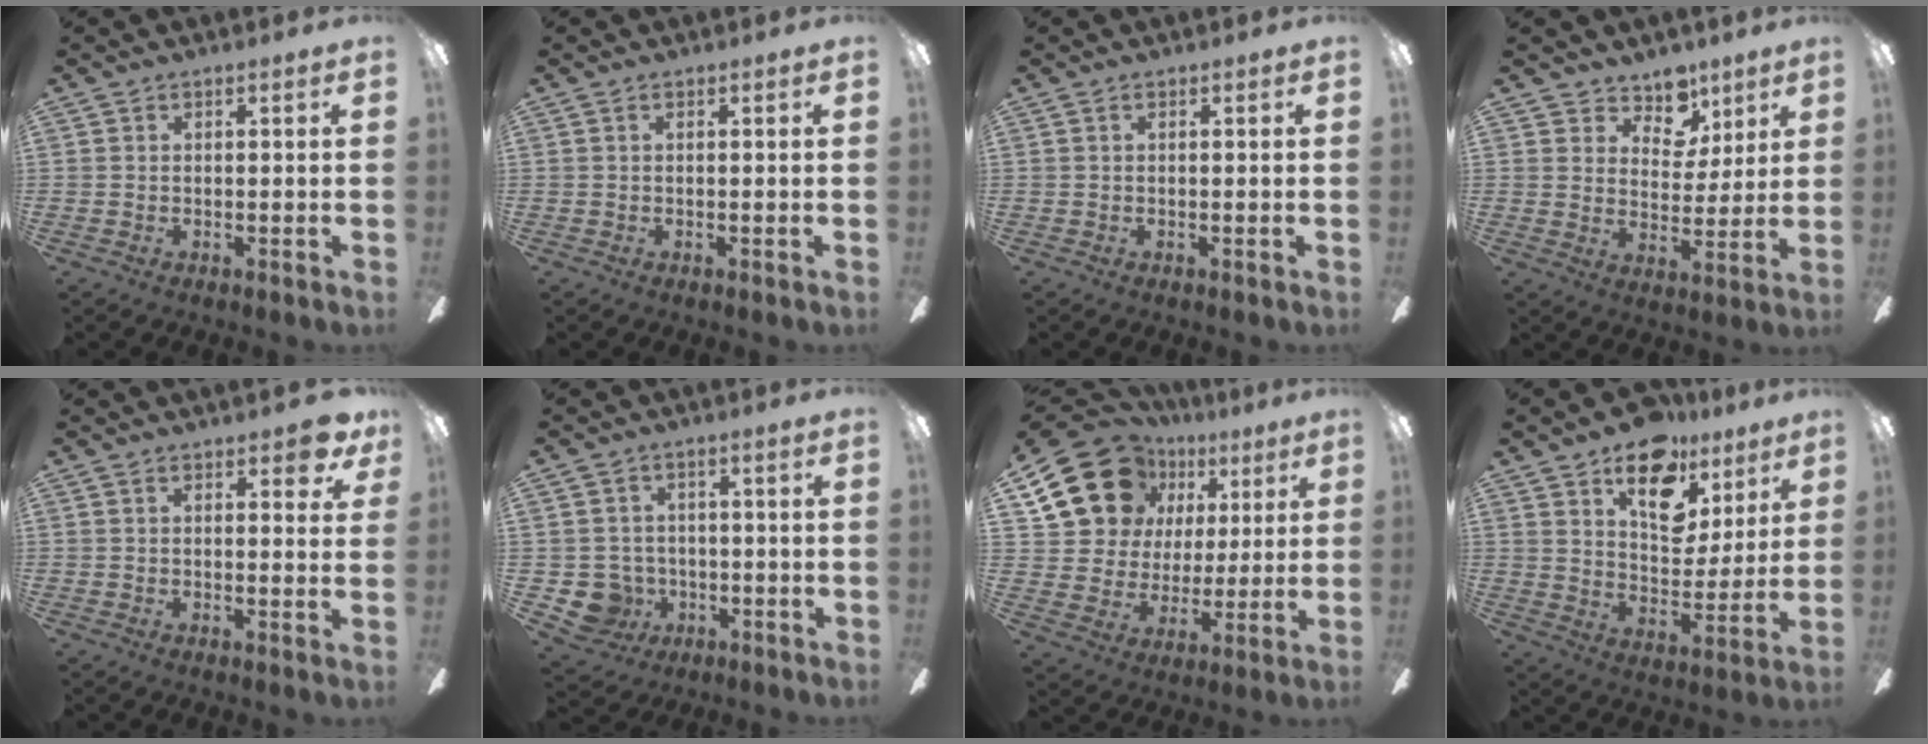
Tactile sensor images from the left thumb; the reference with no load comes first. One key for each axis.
{"total": 0.0}
{"total": 0.0}
{"total": 9.4, "fx": 7.0, "fy": 6.0, "fz": 2.1, "tx": -0.036, "ty": -0.047, "tz": 0.132}
{"total": 4.0, "fx": 2.5, "fy": 1.7, "fz": 2.6, "tx": -0.025, "ty": -0.008, "tz": 0.039}
{"total": 6.8, "fx": -1.5, "fy": 6.5, "fz": 1.2, "tx": -0.052, "ty": 0.002, "tz": -0.024}
{"total": 20.2, "fx": 9.5, "fy": 15.9, "fz": 7.9, "tx": -0.143, "ty": -0.037, "tz": 0.194}
{"total": 16.5, "fx": 10.3, "fy": 9.8, "fz": 8.3, "tx": -0.124, "ty": -0.054, "tz": 0.187}